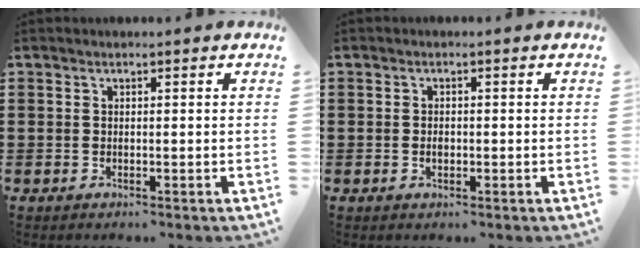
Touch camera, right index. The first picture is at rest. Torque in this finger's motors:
{"motor_torque": [2.14, 0.00, 0.00, 0.00]}